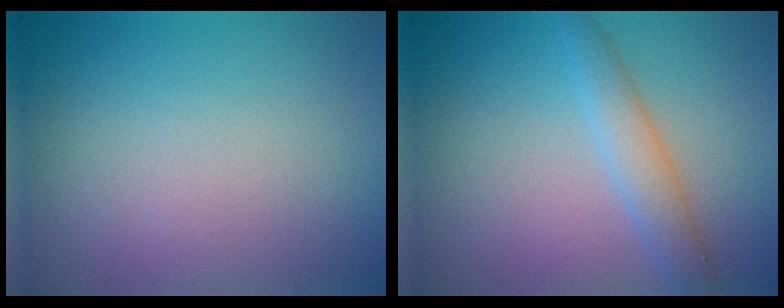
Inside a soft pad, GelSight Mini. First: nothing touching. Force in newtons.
{"total": 2.8, "press": 2.8, "slide": 0.2}